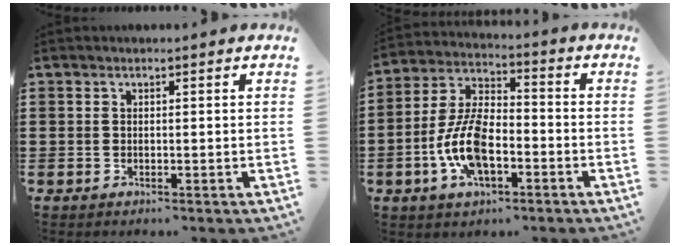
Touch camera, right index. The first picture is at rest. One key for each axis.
{"total": 9.8, "fx": -3.2, "fy": 4.7, "fz": 8.0, "tx": -0.188, "ty": -0.003, "tz": -0.066}